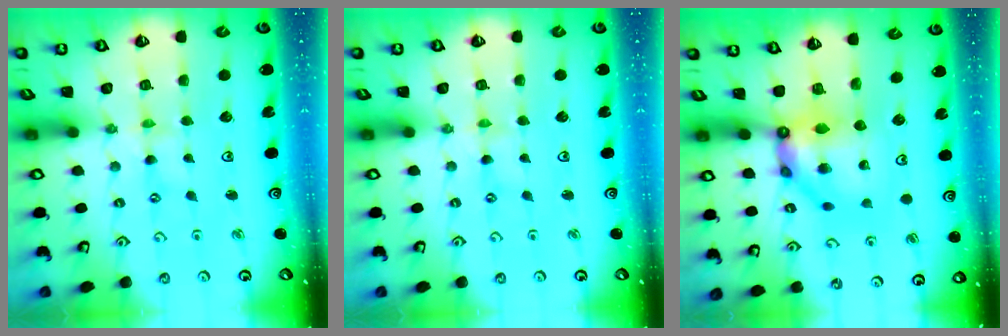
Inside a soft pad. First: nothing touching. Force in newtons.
{"total": 0.0}
{"total": 12.3, "press": 12.3, "slide": 1.2}